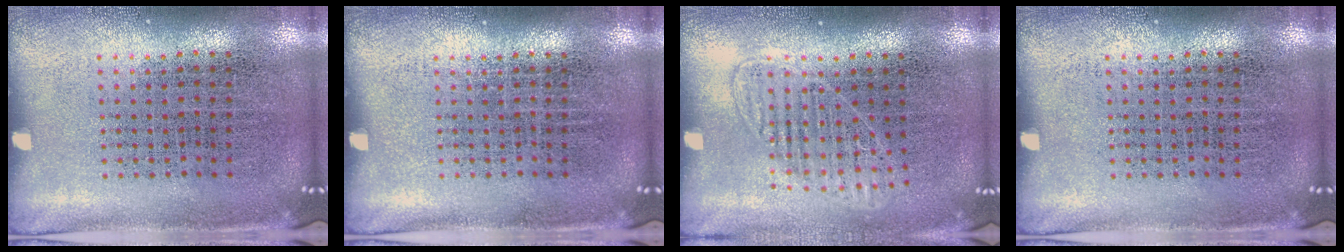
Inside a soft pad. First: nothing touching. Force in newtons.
{"total": 0.0}
{"total": 1.4, "press": 1.2, "slide": 0.7}
{"total": 0.0}